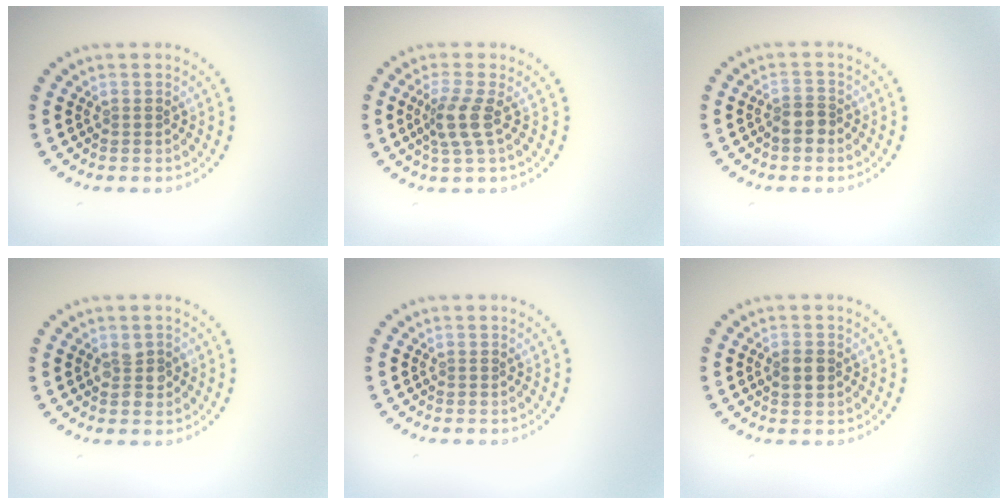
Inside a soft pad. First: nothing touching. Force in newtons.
{"total": 2.8, "press": 2.1, "slide": 1.9}
{"total": 1.9, "press": 1.6, "slide": 1.0}
{"total": 2.0, "press": 1.9, "slide": 0.2}
{"total": 0.0}
{"total": 1.8, "press": 1.8, "slide": 0.2}